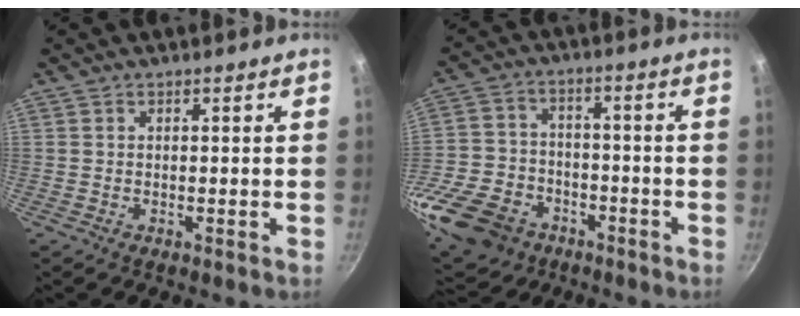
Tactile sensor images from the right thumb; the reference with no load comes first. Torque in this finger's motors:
{"motor_torque": [1.70, 1.06, 0.90, -0.58, 0.14]}